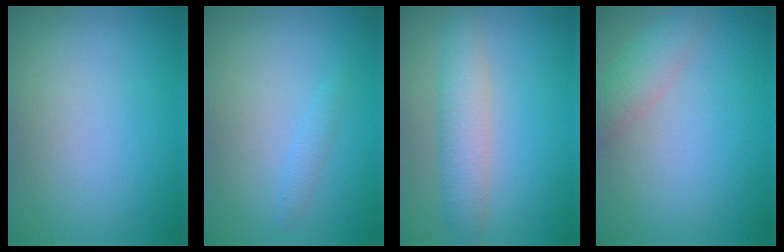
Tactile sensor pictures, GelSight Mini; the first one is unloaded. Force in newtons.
{"total": 1.0, "press": 1.0, "slide": 0.0}
{"total": 3.6, "press": 3.6, "slide": 0.1}
{"total": 2.5, "press": 2.5, "slide": 0.1}